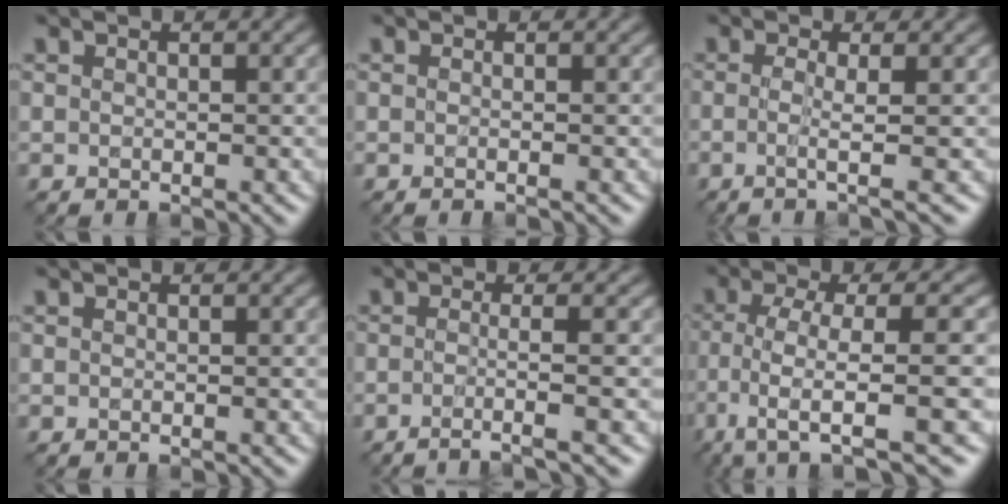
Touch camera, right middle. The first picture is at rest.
{"total": 1.0, "force": [-0.2, 0.4, 0.9], "torque": [-0.009, -0.010, -0.011]}
{"total": 3.0, "force": [-0.4, 0.6, 2.9], "torque": [-0.049, -0.010, -0.017]}
{"total": 0.0}
{"total": 3.1, "force": [-1.1, 0.6, 2.9], "torque": [-0.031, -0.008, -0.038]}
{"total": 7.9, "force": [-3.2, 2.1, 6.9], "torque": [-0.107, 0.009, -0.060]}